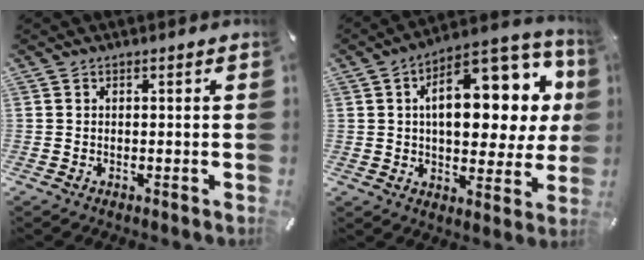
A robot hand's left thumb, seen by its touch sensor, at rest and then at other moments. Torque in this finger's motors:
{"motor_torque": [2.50, 2.50, 1.51, -1.26, 0.37]}